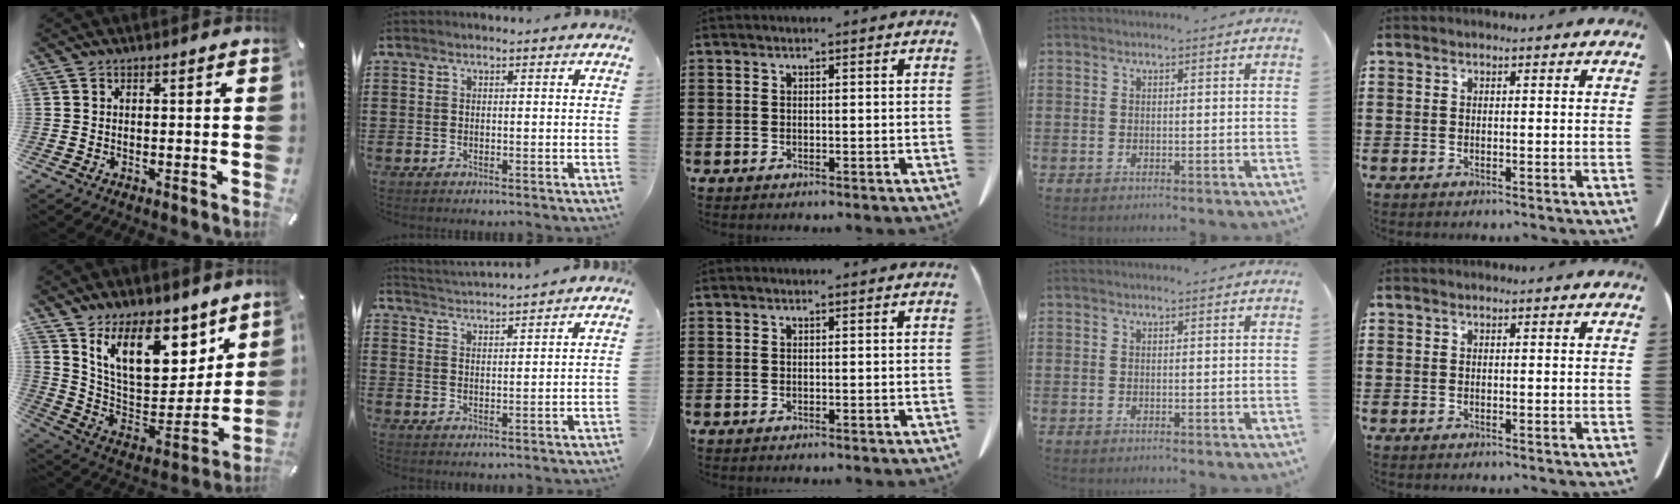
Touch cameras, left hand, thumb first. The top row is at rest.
{"thumb": {"total": 18.0, "force": [11.8, 9.2, 10.0], "torque": [-0.168, -0.089, 0.214]}, "index": {"total": 2.7, "force": [2.6, -0.7, -0.4], "torque": [-0.002, -0.015, 0.045]}}